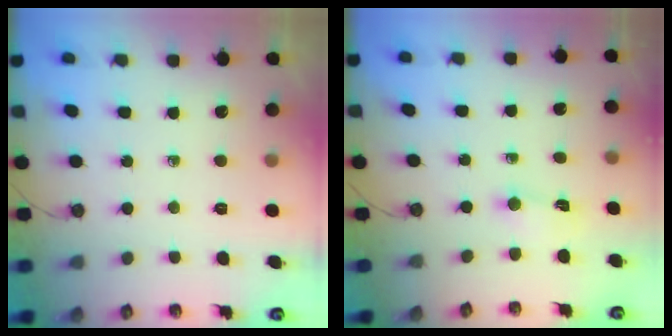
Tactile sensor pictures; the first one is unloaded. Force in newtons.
{"total": 0.8, "press": 0.8, "slide": 0.2}